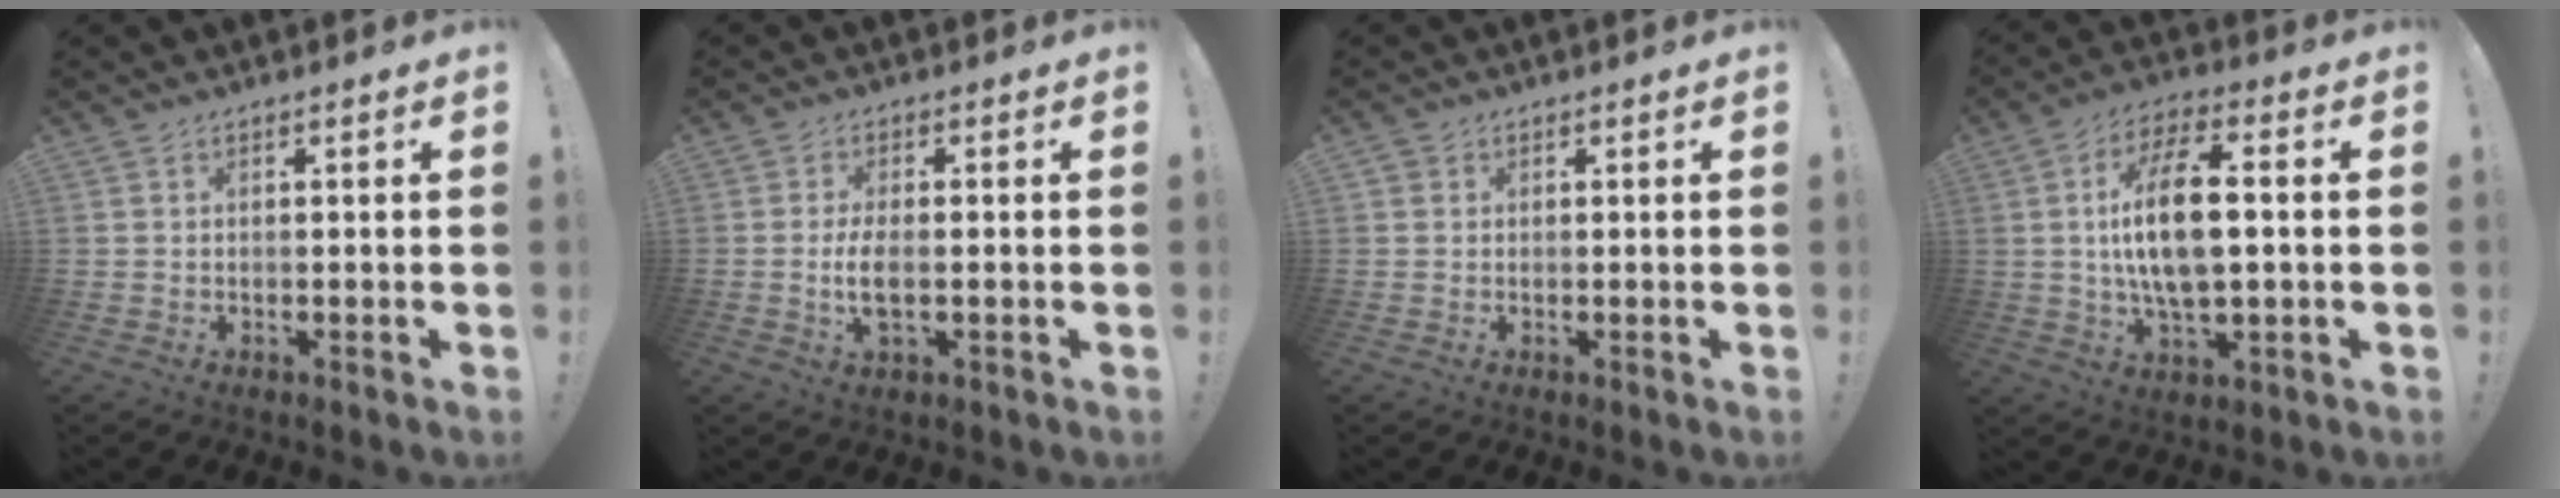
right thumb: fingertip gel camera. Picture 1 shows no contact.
{"total": 5.6, "force": [-0.9, 2.0, 5.1], "torque": [-0.114, -0.009, -0.018]}
{"total": 1.2, "force": [0.5, 1.1, 0.2], "torque": [-0.005, 0.003, 0.010]}
{"total": 15.6, "force": [0.9, 6.7, 14.1], "torque": [-0.254, 0.001, 0.006]}